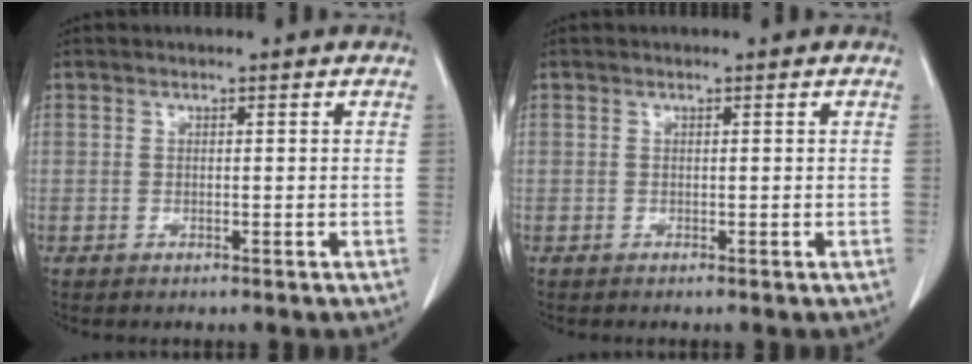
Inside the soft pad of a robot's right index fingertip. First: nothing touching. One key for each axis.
{"total": 0.0}